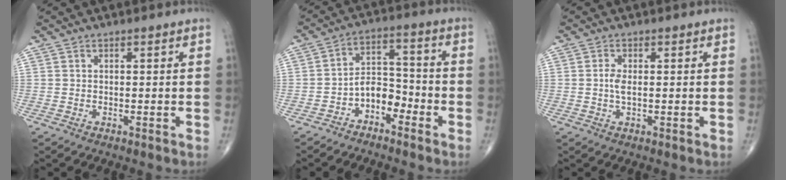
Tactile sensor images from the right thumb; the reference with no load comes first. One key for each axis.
{"total": 6.4, "fx": -3.7, "fy": 3.9, "fz": 3.4, "tx": -0.032, "ty": 0.048, "tz": -0.075}
{"total": 2.2, "fx": 0.1, "fy": 0.7, "fz": 2.1, "tx": -0.046, "ty": -0.005, "tz": -0.002}